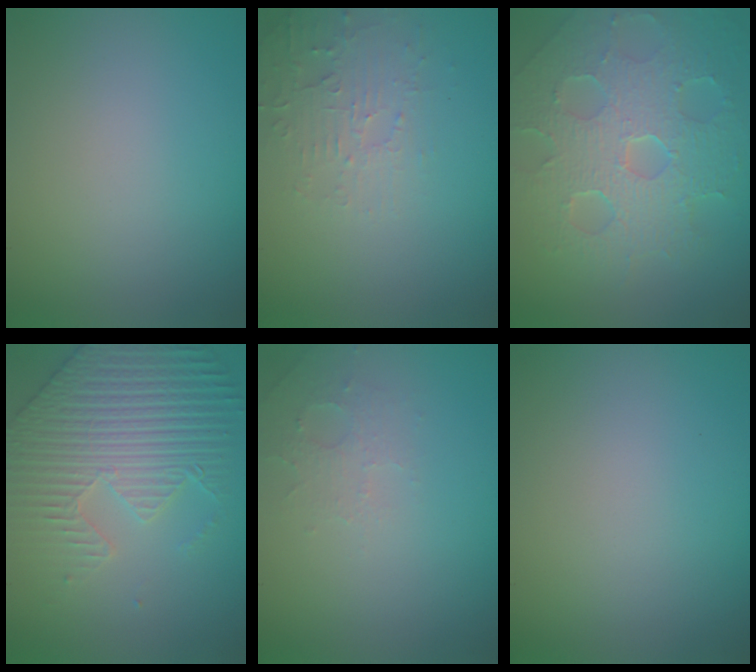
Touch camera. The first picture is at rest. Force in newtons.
{"total": 2.8, "press": 2.7, "slide": 0.6}
{"total": 8.4, "press": 5.7, "slide": 6.1}
{"total": 6.6, "press": 5.7, "slide": 3.2}
{"total": 1.8, "press": 1.7, "slide": 0.4}
{"total": 0.0}